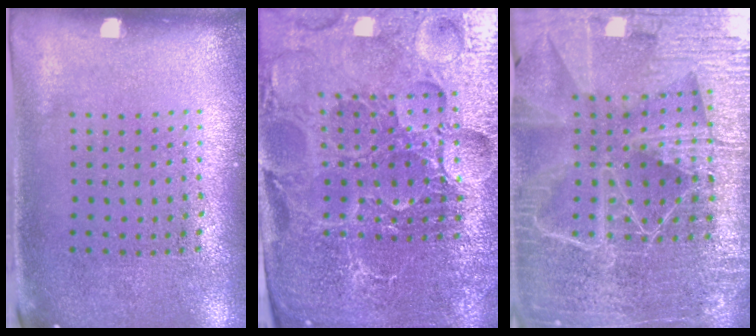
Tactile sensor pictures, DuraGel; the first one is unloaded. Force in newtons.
{"total": 5.6, "press": 5.2, "slide": 2.1}
{"total": 6.2, "press": 5.4, "slide": 3.1}